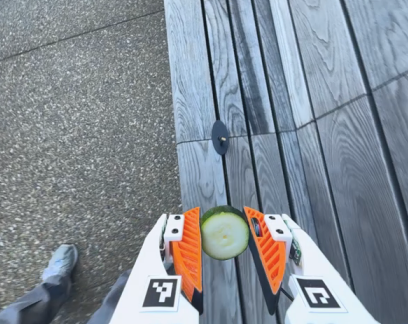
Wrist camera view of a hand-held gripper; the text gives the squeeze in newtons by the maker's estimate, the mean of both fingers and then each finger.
{"total": 10.4, "left": 10.3, "right": 10.5}